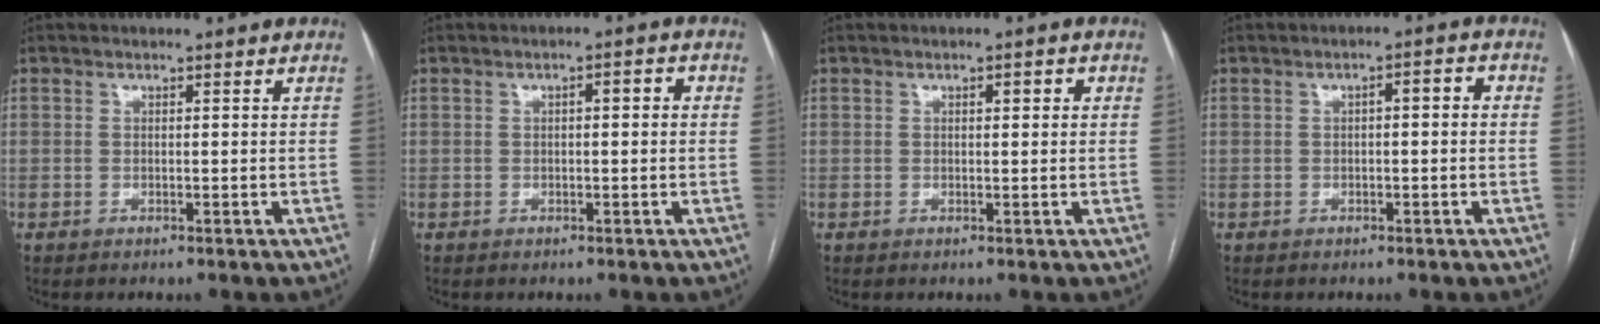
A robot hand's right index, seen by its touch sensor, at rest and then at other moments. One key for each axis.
{"total": 2.4, "fx": 0.3, "fy": 0.7, "fz": 2.3, "tx": -0.033, "ty": 0.013, "tz": 0.003}
{"total": 1.7, "fx": 0.5, "fy": 0.6, "fz": 1.5, "tx": -0.022, "ty": 0.005, "tz": 0.006}
{"total": 2.9, "fx": 0.2, "fy": 0.9, "fz": 2.8, "tx": -0.041, "ty": 0.018, "tz": 0.001}